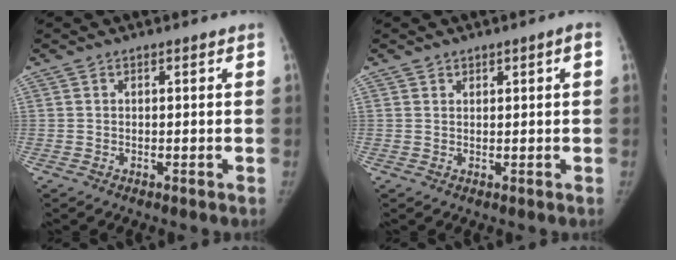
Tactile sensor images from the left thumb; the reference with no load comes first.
{"total": 1.4, "force": [0.6, 0.8, 1.0], "torque": [-0.006, 0.000, 0.007]}